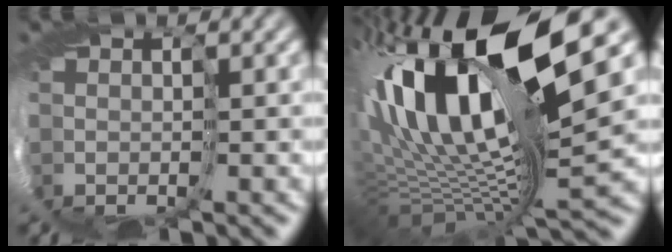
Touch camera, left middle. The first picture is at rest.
{"total": 15.8, "force": [5.2, 5.3, 13.9], "torque": [-0.272, -0.002, 0.101]}